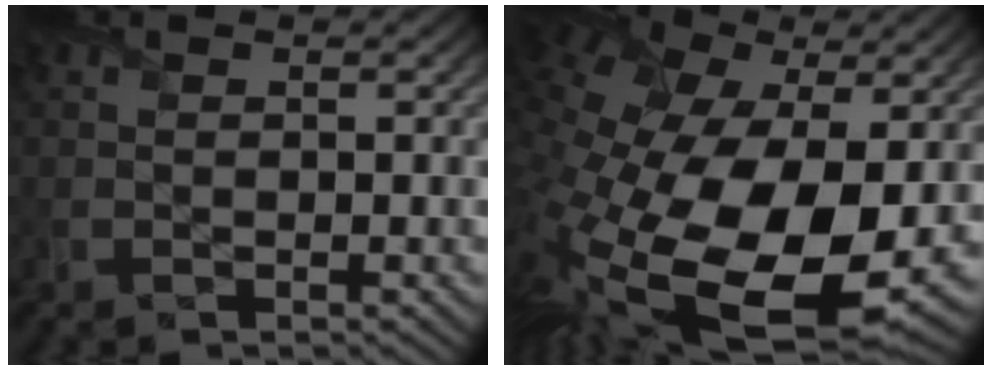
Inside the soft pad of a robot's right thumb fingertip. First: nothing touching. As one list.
[{"total": 22.2, "force": [-4.0, 13.2, 17.4], "torque": [-0.387, -0.083, -0.029]}]